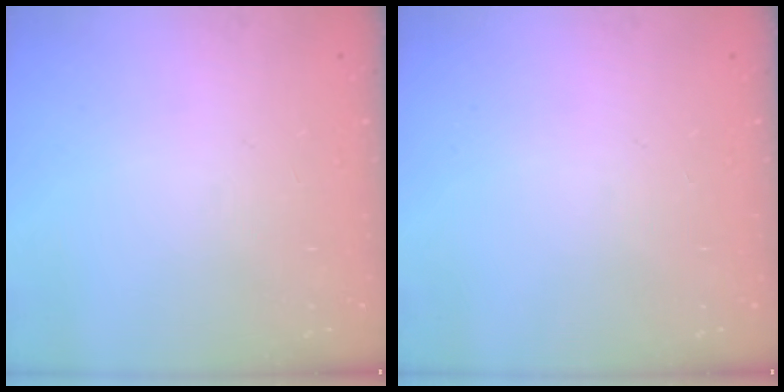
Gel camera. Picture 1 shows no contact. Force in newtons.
{"total": 0.0}